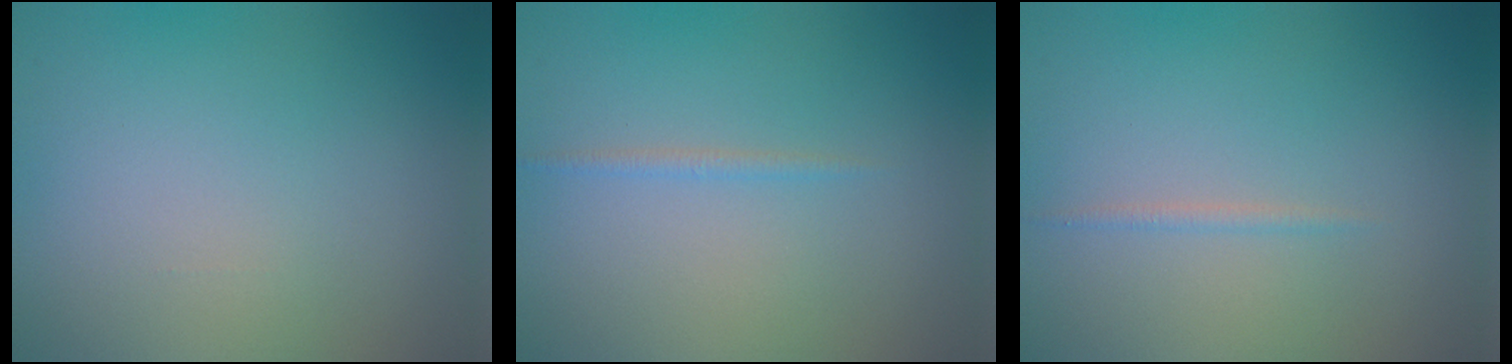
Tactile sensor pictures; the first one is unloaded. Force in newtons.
{"total": 0.7, "press": 0.7, "slide": 0.1}
{"total": 0.7, "press": 0.7, "slide": 0.1}